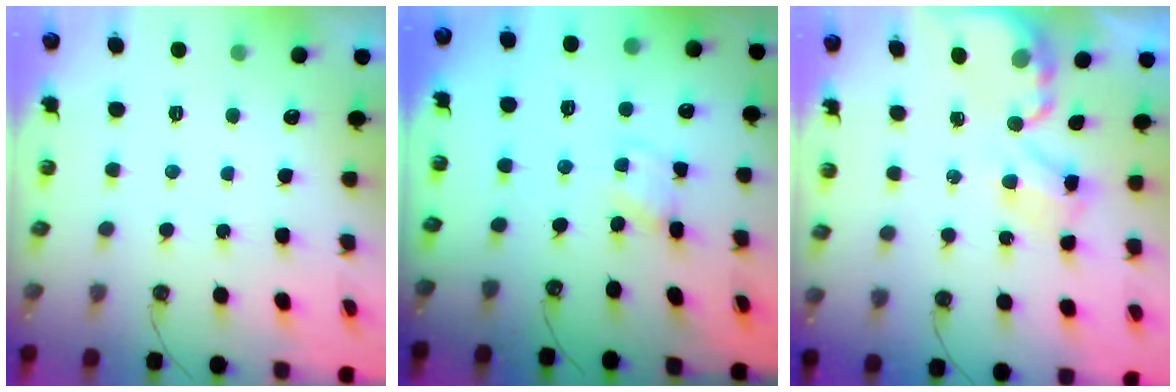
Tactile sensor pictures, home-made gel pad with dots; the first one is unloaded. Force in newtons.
{"total": 1.4, "press": 1.4, "slide": 0.1}
{"total": 4.0, "press": 4.0, "slide": 0.2}